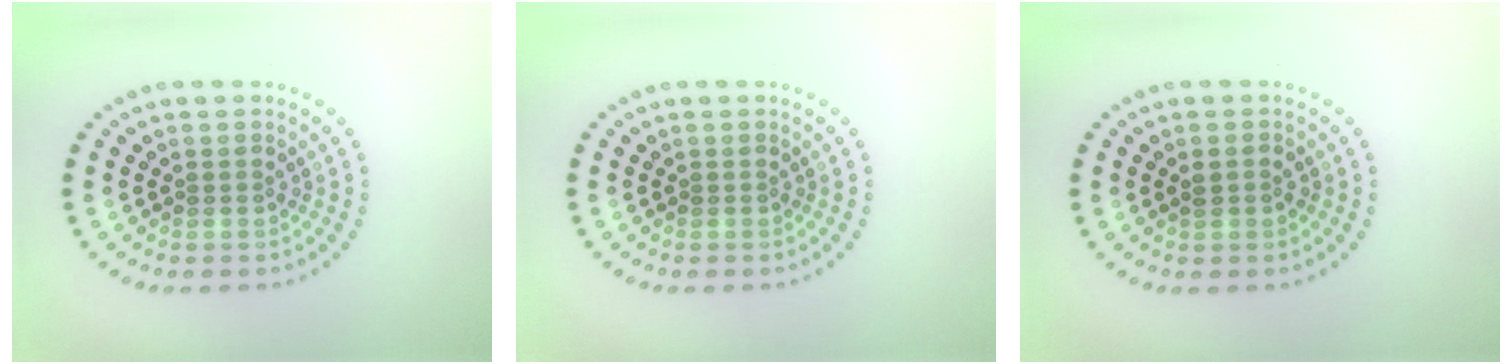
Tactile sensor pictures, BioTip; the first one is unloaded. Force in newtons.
{"total": 0.0}
{"total": 1.2, "press": 1.2, "slide": 0.2}